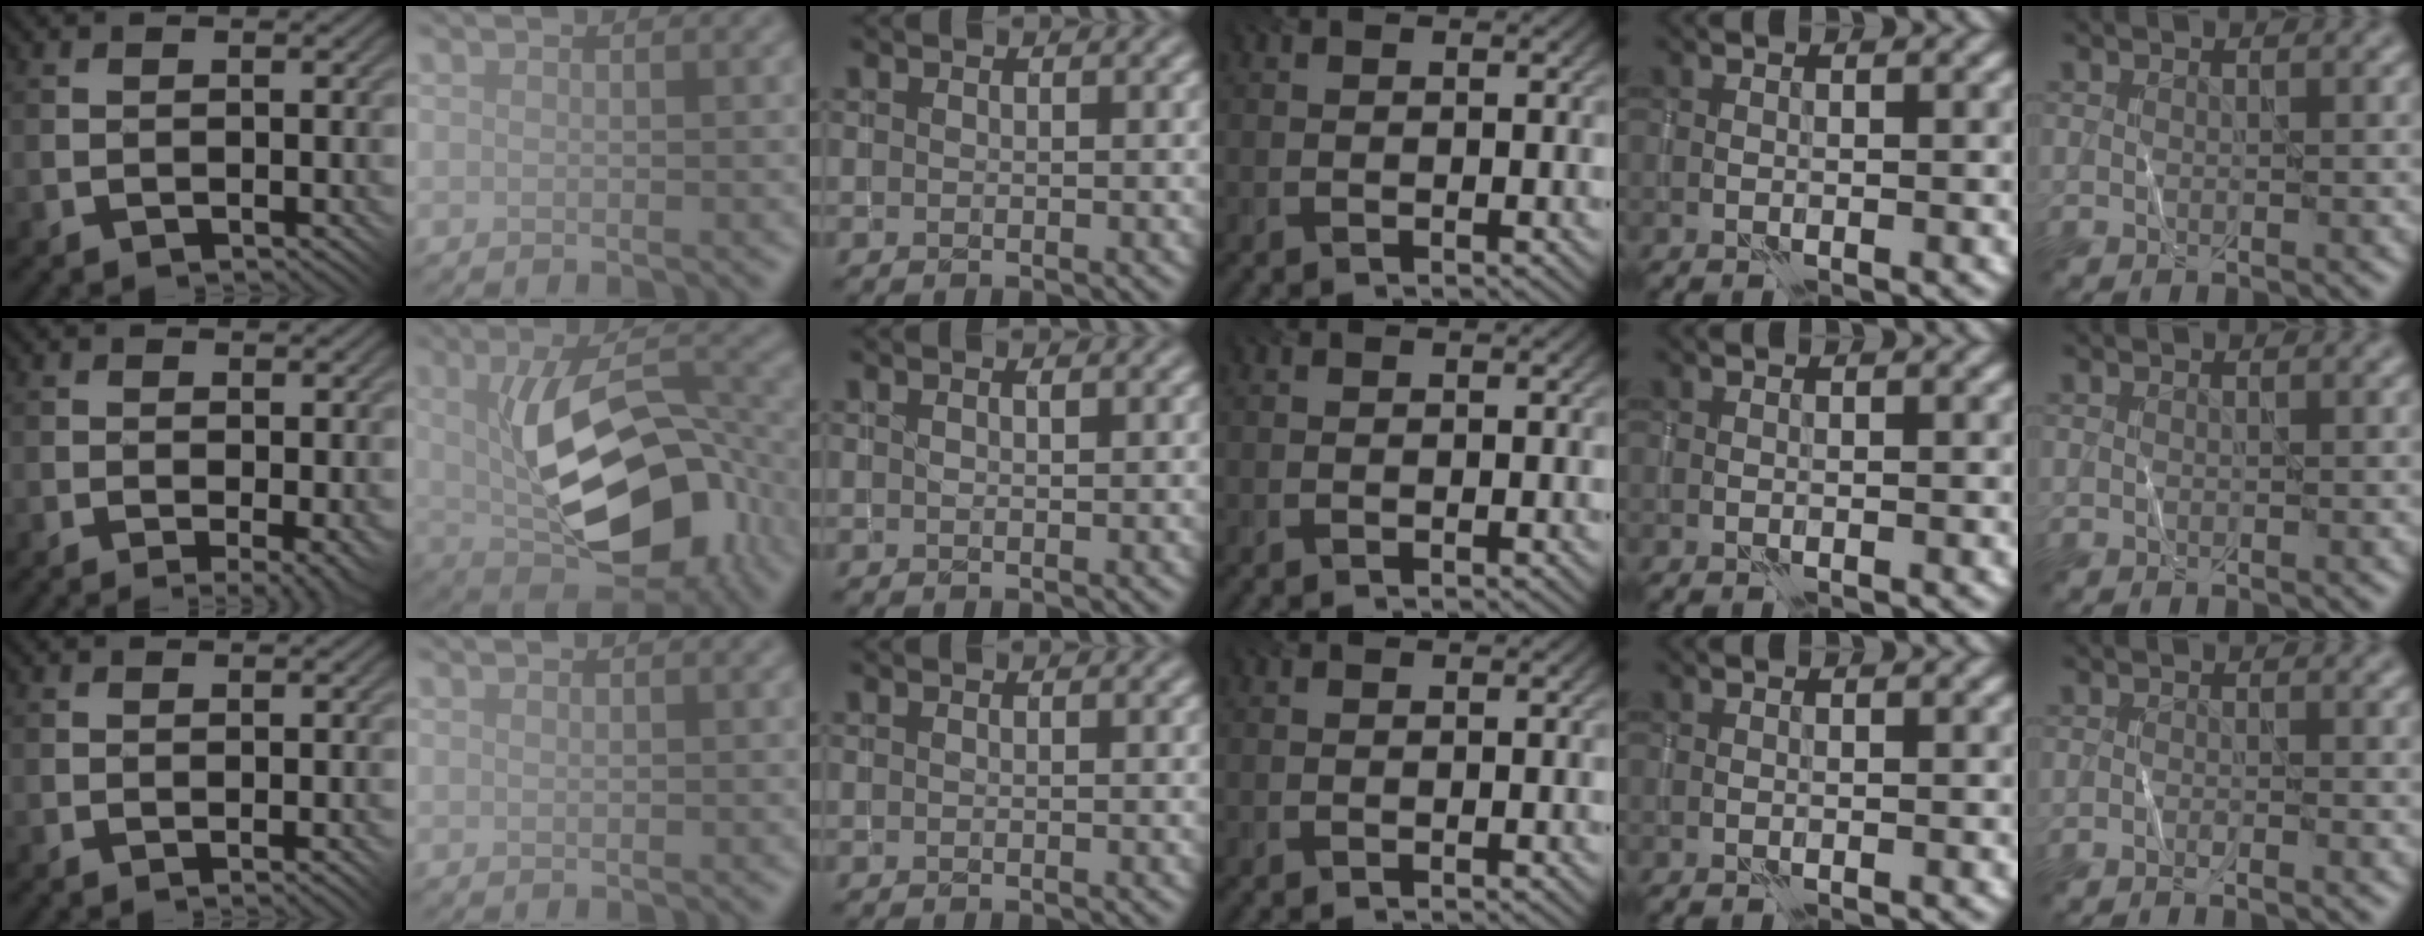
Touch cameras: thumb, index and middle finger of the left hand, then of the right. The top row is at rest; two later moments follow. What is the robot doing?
{"motion": "wrap", "object": "thread"}